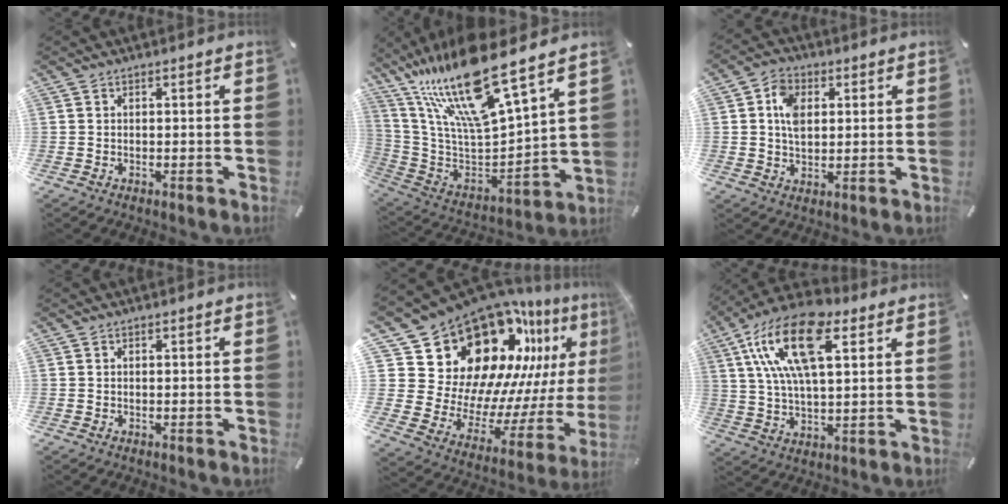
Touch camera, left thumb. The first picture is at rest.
{"total": 23.1, "force": [17.7, 5.3, 13.9], "torque": [-0.275, -0.138, 0.292]}
{"total": 7.0, "force": [1.6, 5.1, 4.5], "torque": [-0.088, 0.003, 0.026]}
{"total": 0.0}
{"total": 25.4, "force": [16.6, 15.4, 11.5], "torque": [-0.171, -0.179, 0.329]}
{"total": 19.0, "force": [8.7, 8.7, 14.5], "torque": [-0.305, -0.015, 0.145]}